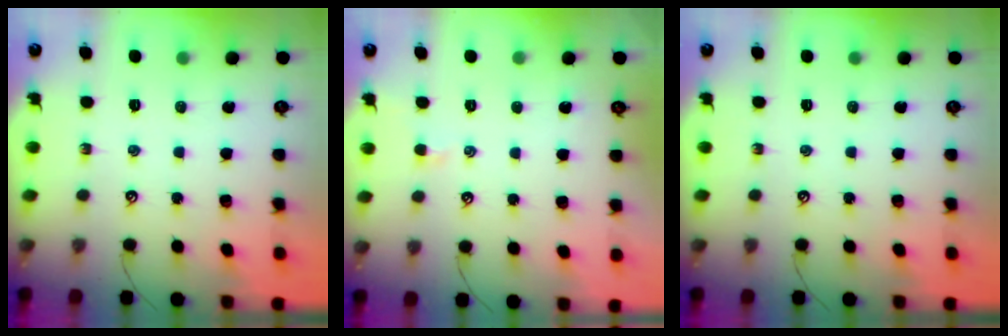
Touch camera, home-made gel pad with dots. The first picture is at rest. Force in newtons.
{"total": 1.9, "press": 1.9, "slide": 0.3}
{"total": 0.0}